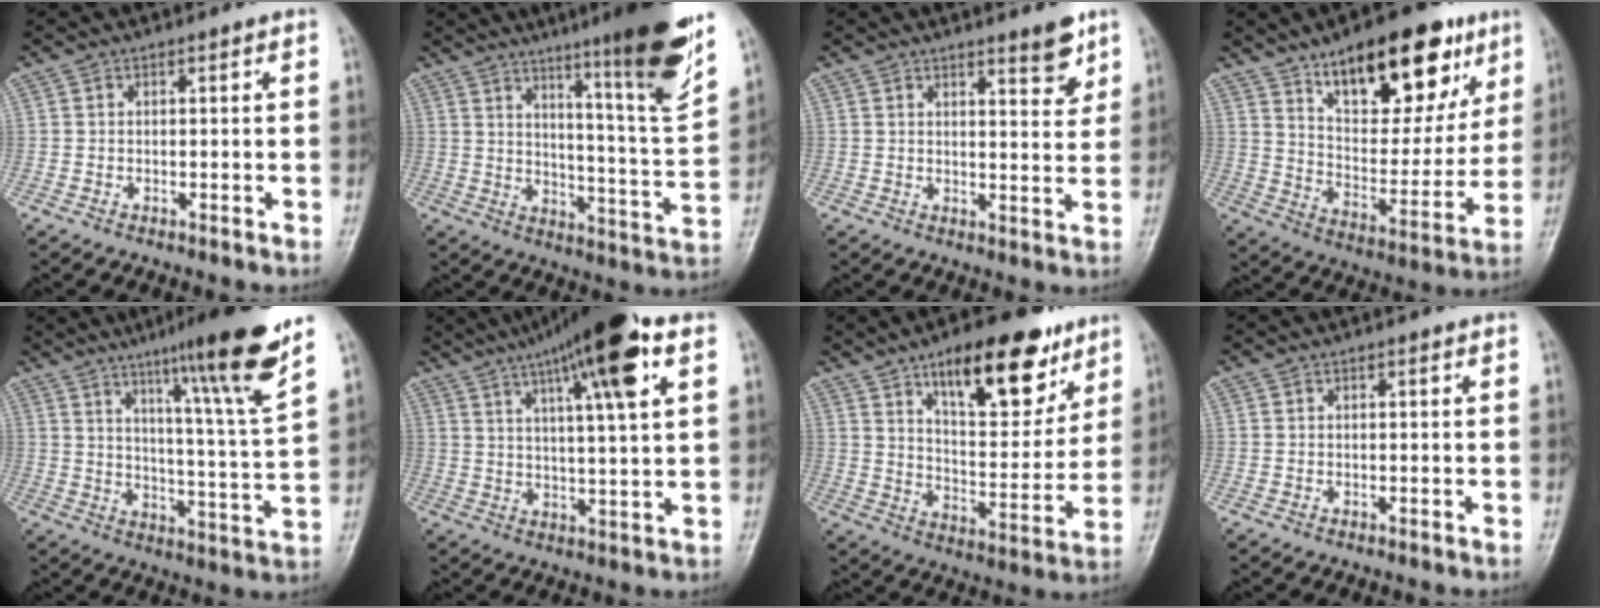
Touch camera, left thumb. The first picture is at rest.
{"total": 19.1, "force": [12.0, 1.1, 14.8], "torque": [-0.190, -0.069, 0.177]}
{"total": 5.4, "force": [3.7, 1.3, 3.6], "torque": [-0.036, -0.028, 0.050]}
{"total": 23.2, "force": [13.3, 10.1, 16.2], "torque": [-0.187, -0.045, 0.213]}
{"total": 18.0, "force": [11.7, 0.3, 13.8], "torque": [-0.191, -0.060, 0.171]}
{"total": 17.7, "force": [9.0, 2.9, 14.9], "torque": [-0.234, -0.003, 0.141]}
{"total": 19.5, "force": [11.6, 7.9, 13.5], "torque": [-0.149, -0.056, 0.185]}
{"total": 0.0}